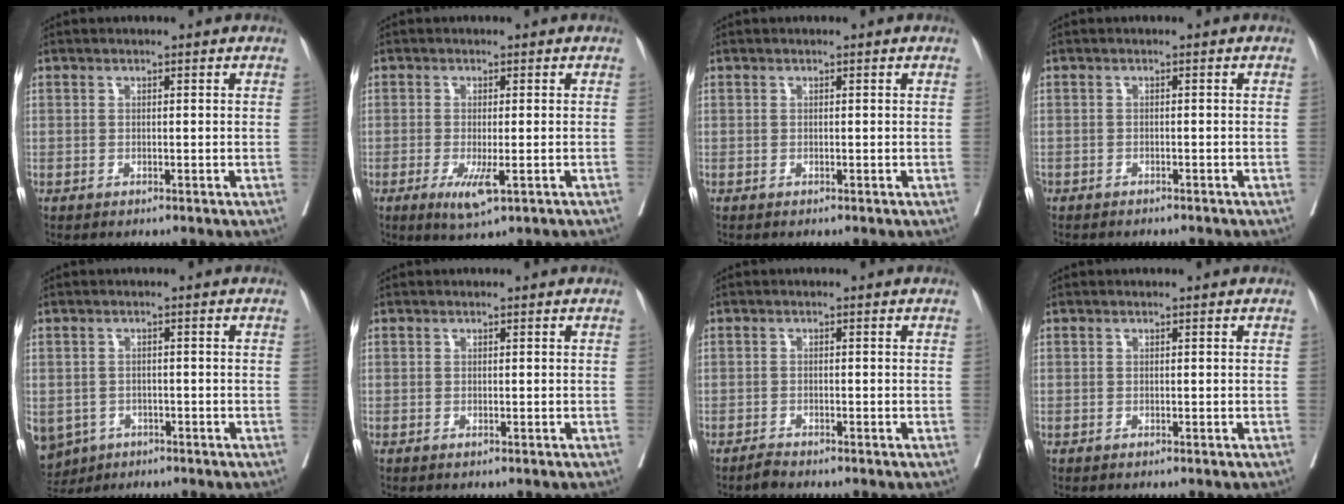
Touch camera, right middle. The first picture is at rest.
{"total": 4.4, "force": [-1.9, 0.6, 3.9], "torque": [-0.066, -0.012, -0.026]}
{"total": 0.0}
{"total": 3.7, "force": [-3.3, 1.3, 1.2], "torque": [-0.018, -0.005, -0.043]}
{"total": 9.9, "force": [-5.1, 7.9, 3.1], "torque": [-0.094, -0.008, -0.069]}
{"total": 0.0}
{"total": 1.1, "force": [-1.0, 0.0, 0.2], "torque": [-0.009, -0.003, -0.019]}
{"total": 0.0}